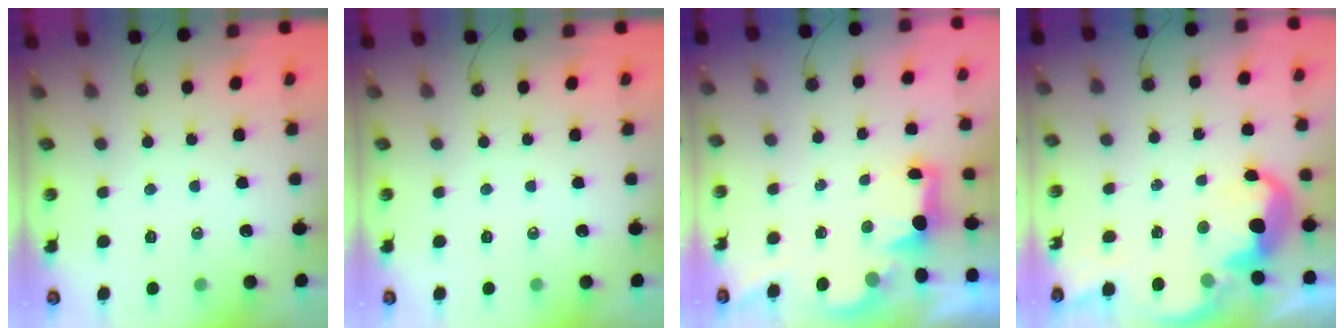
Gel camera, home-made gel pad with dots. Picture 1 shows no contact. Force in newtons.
{"total": 0.0}
{"total": 2.3, "press": 2.2, "slide": 0.7}
{"total": 6.9, "press": 6.8, "slide": 0.5}